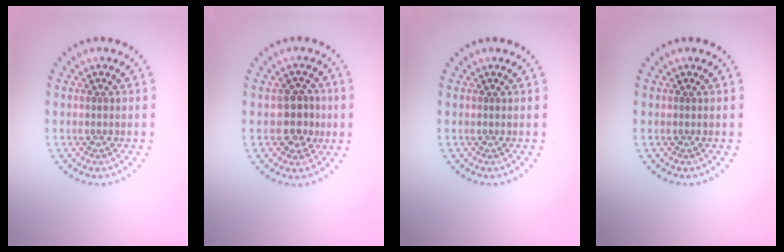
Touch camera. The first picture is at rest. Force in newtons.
{"total": 2.7, "press": 2.5, "slide": 0.8}
{"total": 0.0}
{"total": 0.0}